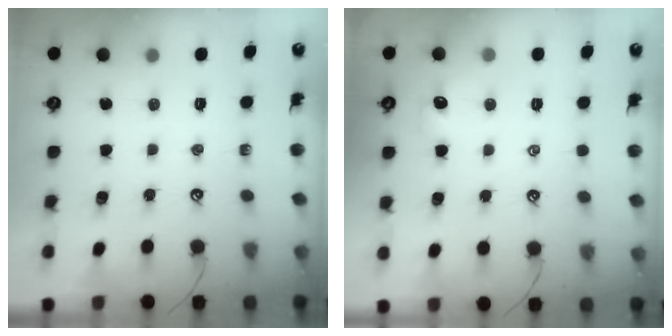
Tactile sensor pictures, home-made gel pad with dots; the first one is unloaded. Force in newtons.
{"total": 1.0, "press": 0.8, "slide": 0.6}